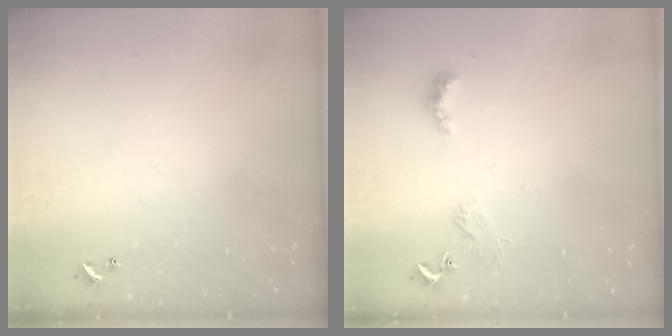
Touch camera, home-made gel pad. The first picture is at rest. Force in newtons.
{"total": 2.4, "press": 2.3, "slide": 0.5}